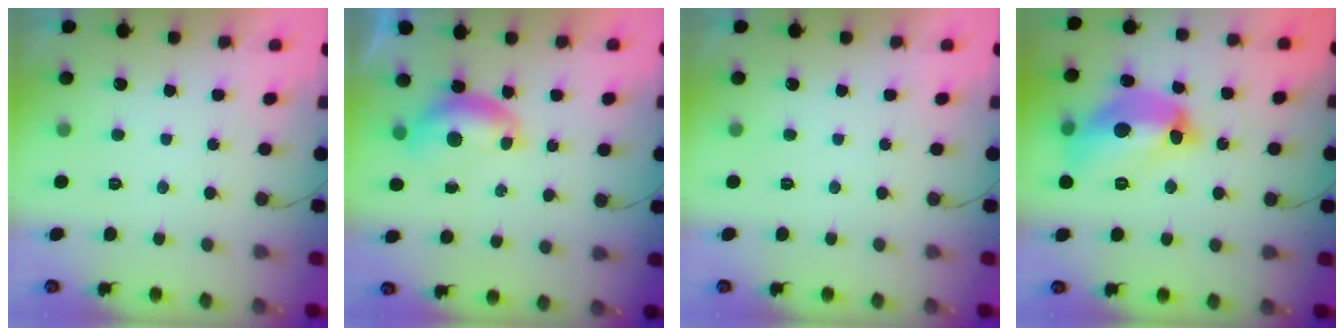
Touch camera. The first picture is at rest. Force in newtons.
{"total": 7.4, "press": 7.3, "slide": 1.0}
{"total": 0.0}
{"total": 16.2, "press": 16.2, "slide": 1.4}